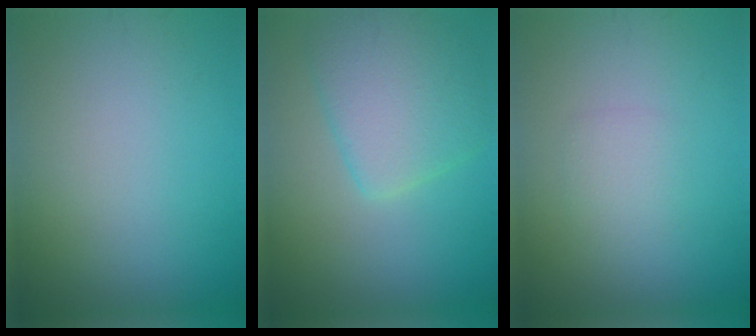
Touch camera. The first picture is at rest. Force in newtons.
{"total": 5.3, "press": 5.3, "slide": 0.3}
{"total": 1.4, "press": 1.4, "slide": 0.1}